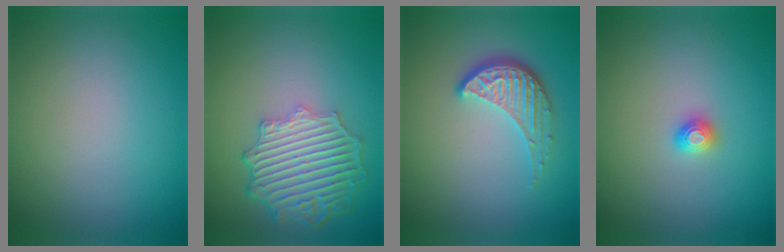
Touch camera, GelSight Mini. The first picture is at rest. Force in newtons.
{"total": 6.9, "press": 5.5, "slide": 4.2}
{"total": 4.1, "press": 3.0, "slide": 2.7}
{"total": 0.9, "press": 0.9, "slide": 0.0}